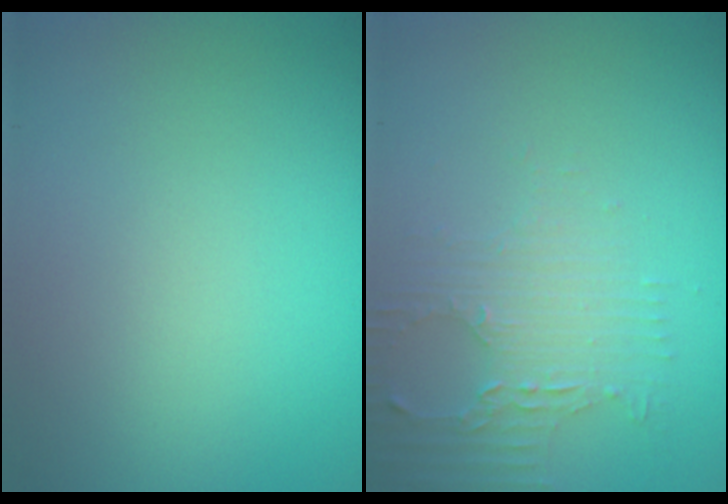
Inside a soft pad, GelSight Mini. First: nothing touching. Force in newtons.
{"total": 2.9, "press": 2.5, "slide": 1.5}